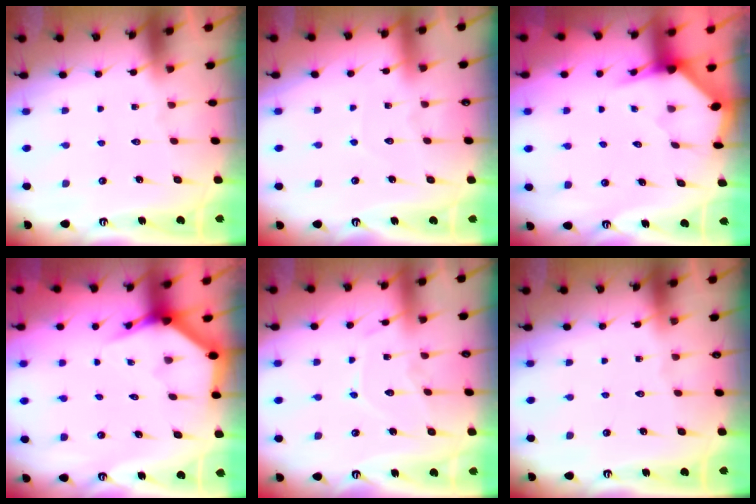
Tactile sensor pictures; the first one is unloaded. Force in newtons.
{"total": 2.8, "press": 2.7, "slide": 0.4}
{"total": 3.2, "press": 3.2, "slide": 0.3}
{"total": 3.8, "press": 3.8, "slide": 0.2}
{"total": 9.0, "press": 9.0, "slide": 0.7}
{"total": 0.0}